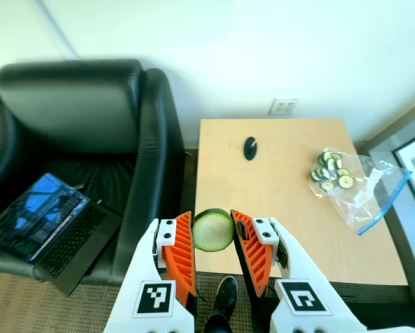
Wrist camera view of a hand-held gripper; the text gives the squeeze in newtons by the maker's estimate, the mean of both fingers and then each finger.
{"total": 8.9, "left": 9.2, "right": 8.5}